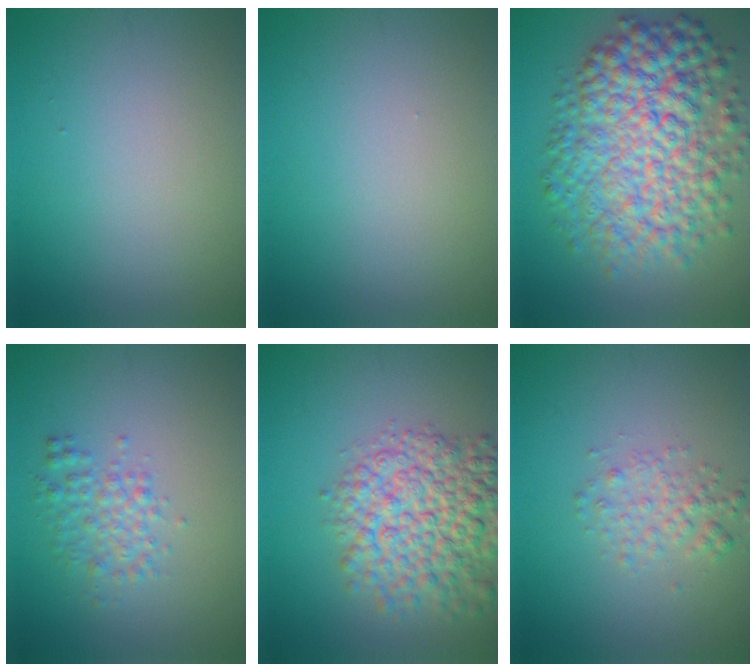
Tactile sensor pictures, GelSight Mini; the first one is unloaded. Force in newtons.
{"total": 0.0}
{"total": 11.0, "press": 11.0, "slide": 0.1}
{"total": 2.5, "press": 2.5, "slide": 0.0}
{"total": 8.2, "press": 8.2, "slide": 0.3}
{"total": 2.2, "press": 2.2, "slide": 0.1}